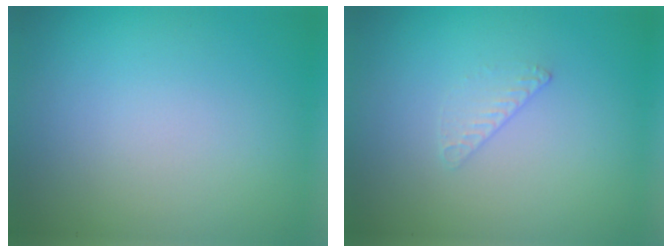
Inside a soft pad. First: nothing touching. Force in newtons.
{"total": 0.6, "press": 0.3, "slide": 0.5}